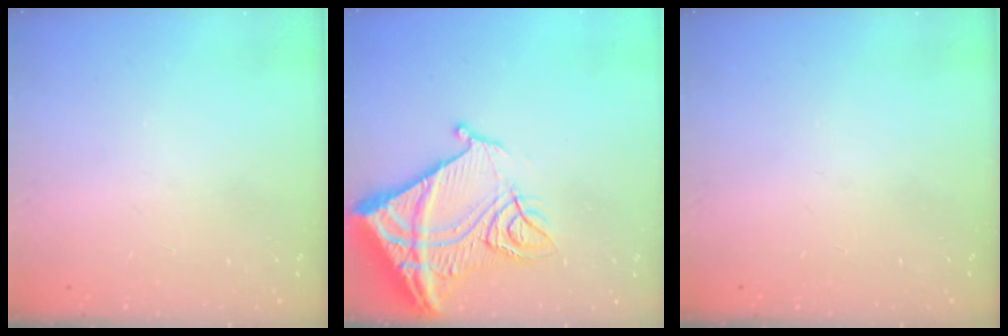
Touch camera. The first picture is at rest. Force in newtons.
{"total": 18.9, "press": 18.7, "slide": 2.3}
{"total": 0.0}